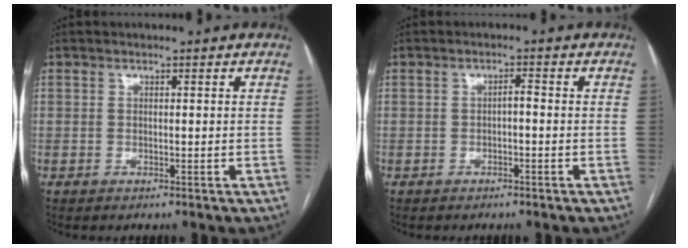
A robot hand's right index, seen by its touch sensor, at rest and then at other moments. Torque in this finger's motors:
{"motor_torque": [0.32, 0.05, 0.09, 0.03]}